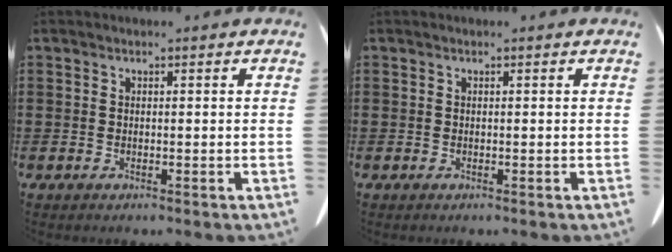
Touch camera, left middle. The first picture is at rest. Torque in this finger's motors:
{"motor_torque": [0.00, 0.00, 0.00, 0.00]}